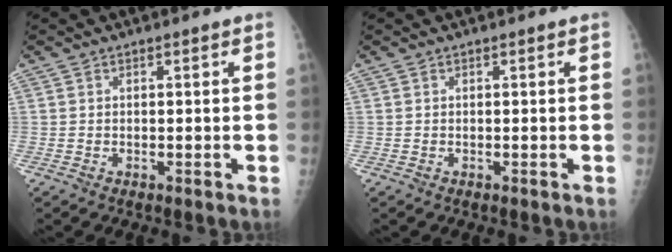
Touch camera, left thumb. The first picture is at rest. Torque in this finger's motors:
{"motor_torque": [-0.14, 0.14, 0.00, 0.00, 0.00]}